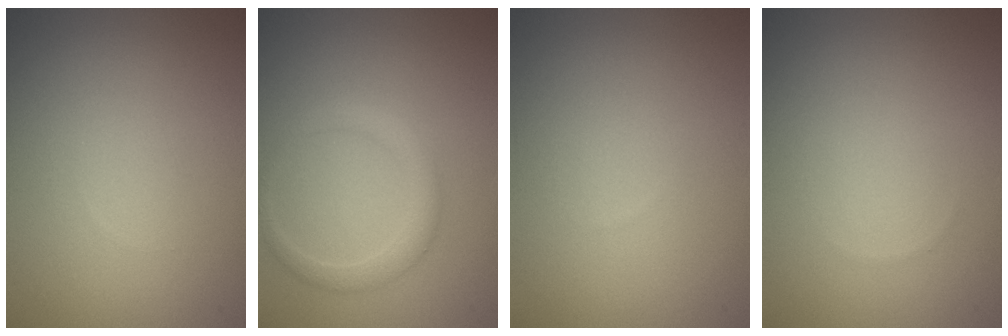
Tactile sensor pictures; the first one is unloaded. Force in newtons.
{"total": 1.9, "press": 1.9, "slide": 0.1}
{"total": 0.0}
{"total": 0.0}